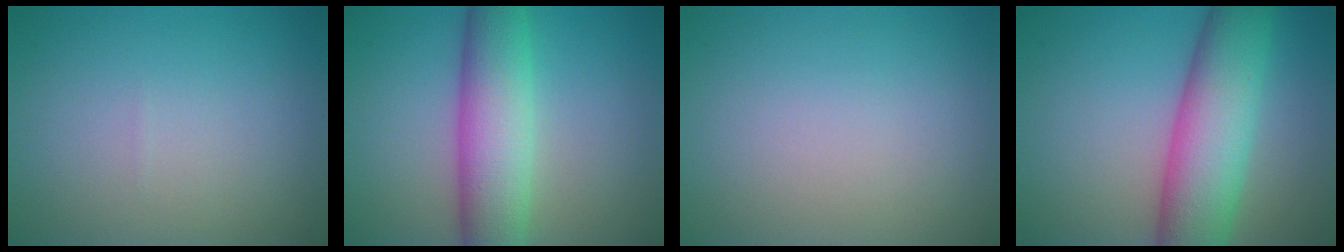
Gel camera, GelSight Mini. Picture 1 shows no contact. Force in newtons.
{"total": 7.5, "press": 7.5, "slide": 0.3}
{"total": 0.0}
{"total": 9.3, "press": 9.3, "slide": 0.1}